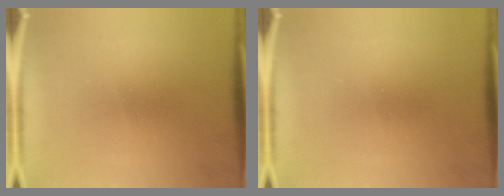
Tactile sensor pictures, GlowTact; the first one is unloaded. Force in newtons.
{"total": 0.0}